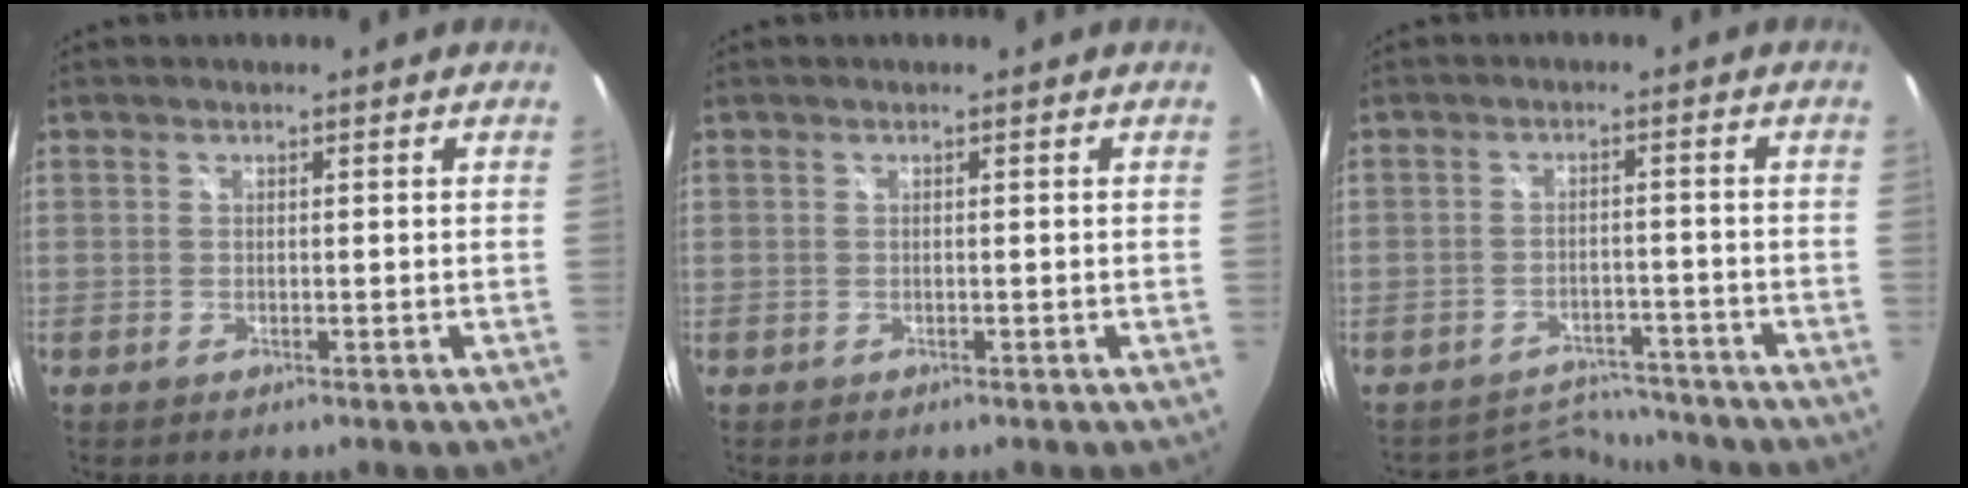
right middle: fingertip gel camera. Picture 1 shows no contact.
{"total": 0.0}
{"total": 5.8, "force": [-5.6, 1.0, -1.0], "torque": [0.005, 0.011, -0.088]}